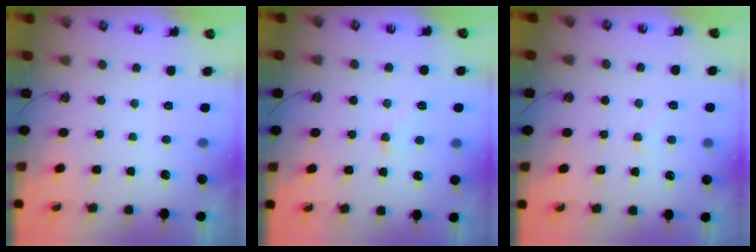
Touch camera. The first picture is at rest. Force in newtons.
{"total": 0.8, "press": 0.8, "slide": 0.3}
{"total": 1.8, "press": 1.7, "slide": 0.6}